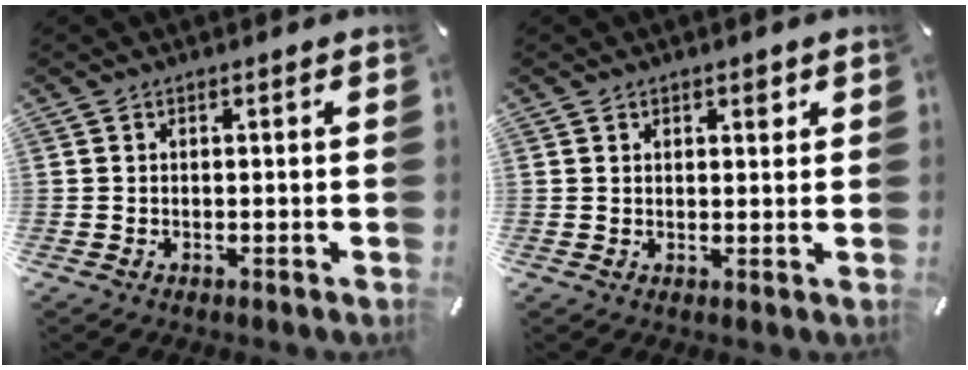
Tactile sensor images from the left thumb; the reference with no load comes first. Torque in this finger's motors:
{"motor_torque": [0.29, -0.17, 0.12, 0.12, 0.01]}